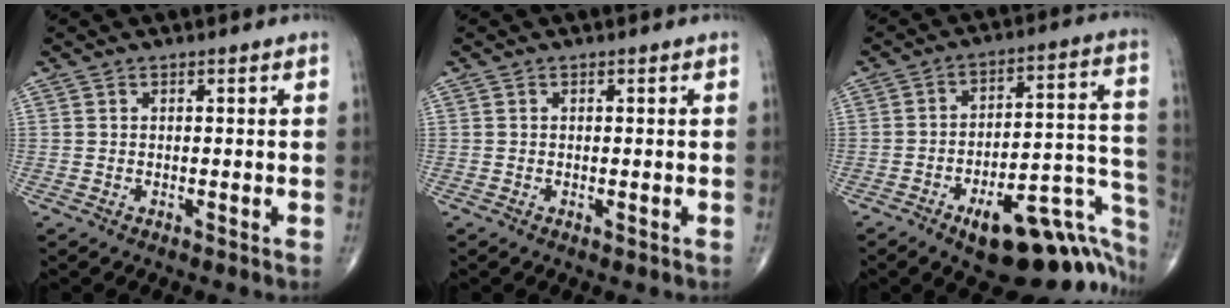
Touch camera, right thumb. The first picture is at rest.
{"total": 0.0}
{"total": 23.4, "force": [-11.8, 9.3, 17.9], "torque": [-0.139, 0.101, -0.154]}